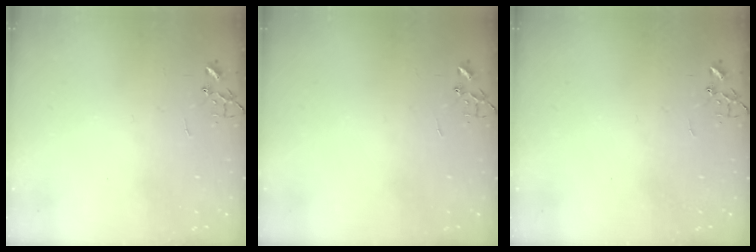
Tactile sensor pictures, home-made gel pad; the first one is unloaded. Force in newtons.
{"total": 0.0}
{"total": 0.0}